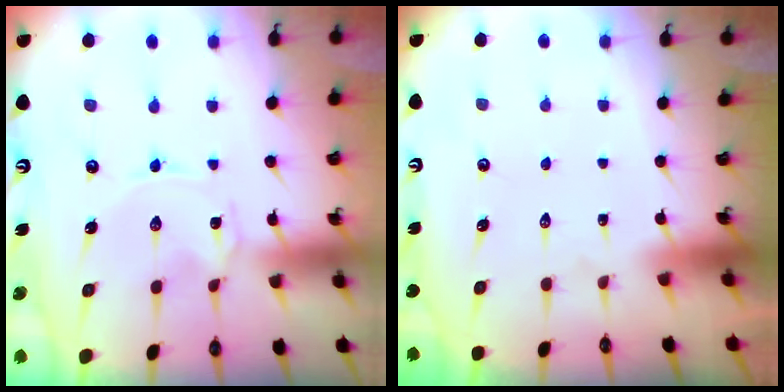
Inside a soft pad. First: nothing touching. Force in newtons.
{"total": 1.6, "press": 1.6, "slide": 0.1}